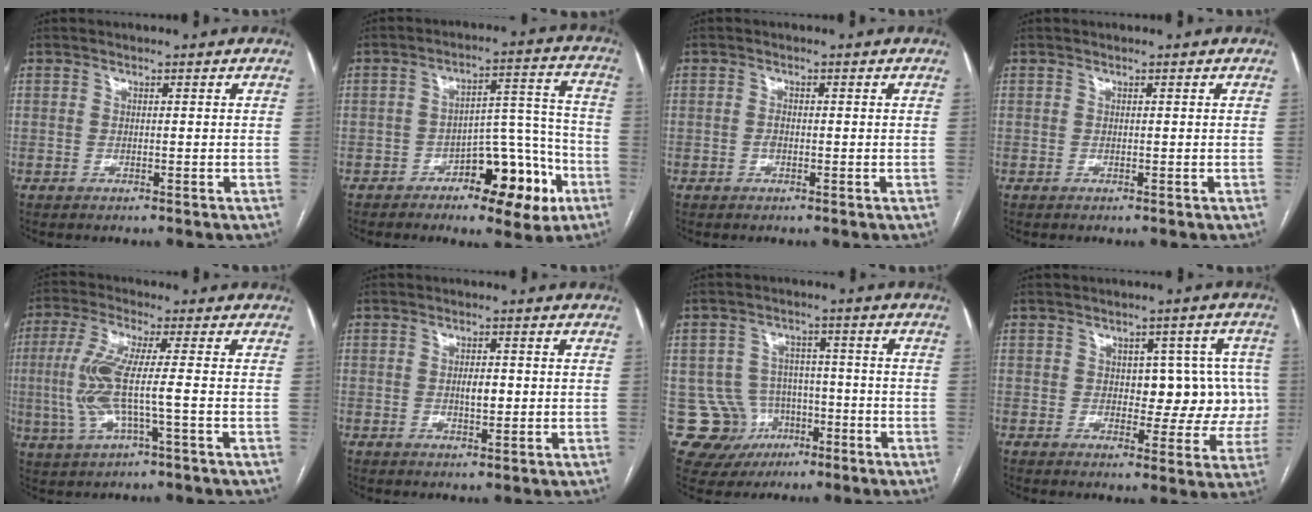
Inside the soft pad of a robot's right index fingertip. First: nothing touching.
{"total": 11.7, "force": [-6.1, 4.8, 8.8], "torque": [-0.107, 0.030, -0.083]}
{"total": 1.1, "force": [-0.3, 0.5, 0.9], "torque": [-0.018, 0.002, -0.006]}
{"total": 0.0}
{"total": 9.1, "force": [-1.1, 0.9, 9.0], "torque": [-0.201, 0.005, -0.024]}
{"total": 2.6, "force": [-0.1, 1.1, 2.4], "torque": [-0.040, 0.002, 0.000]}
{"total": 10.4, "force": [-3.8, 9.6, 1.2], "torque": [-0.030, 0.029, -0.043]}
{"total": 9.0, "force": [0.4, 5.4, 7.2], "torque": [-0.061, 0.028, 0.012]}